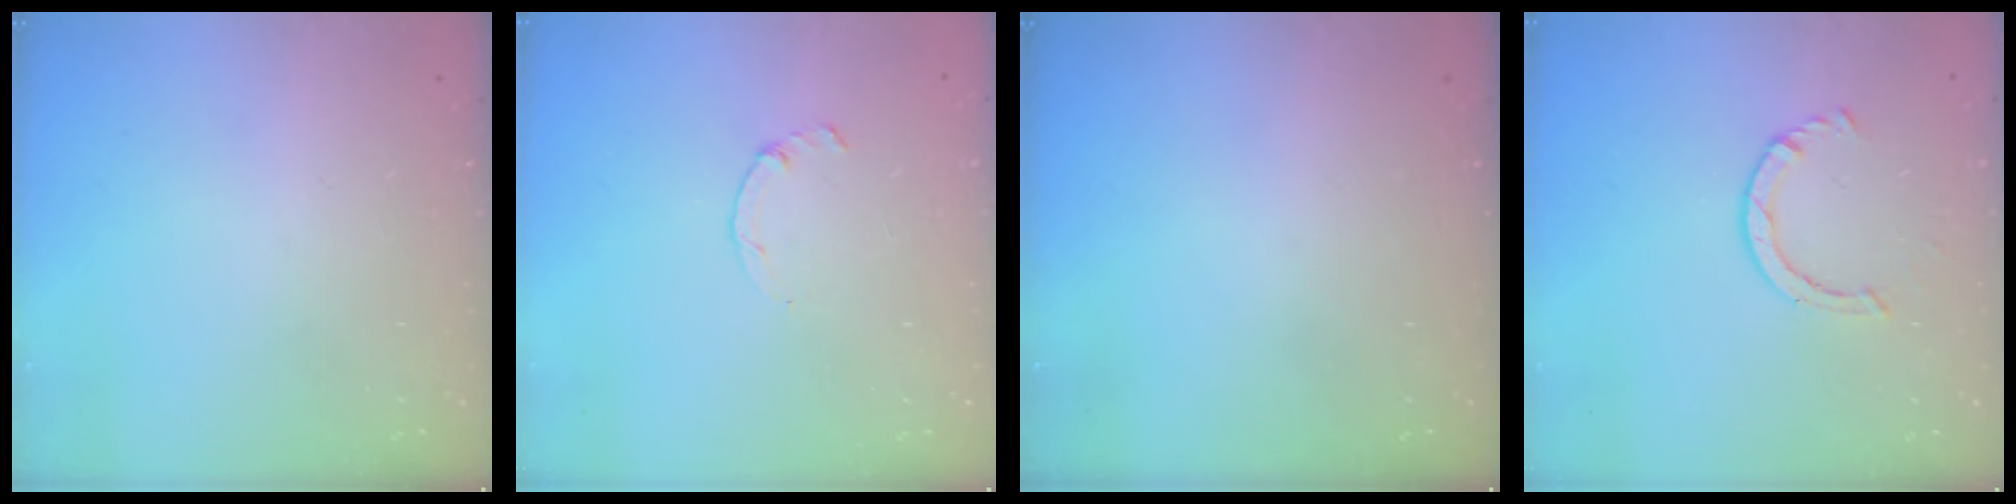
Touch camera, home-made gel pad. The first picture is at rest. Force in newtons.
{"total": 1.5, "press": 1.4, "slide": 0.3}
{"total": 0.0}
{"total": 2.2, "press": 2.2, "slide": 0.4}